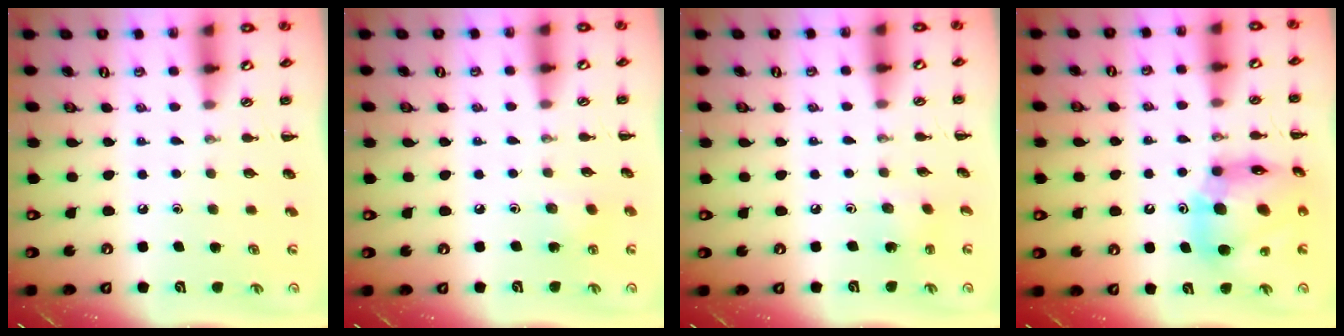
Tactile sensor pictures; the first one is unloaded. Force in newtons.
{"total": 3.2, "press": 3.0, "slide": 0.9}
{"total": 2.4, "press": 2.2, "slide": 0.7}
{"total": 16.2, "press": 15.4, "slide": 4.8}